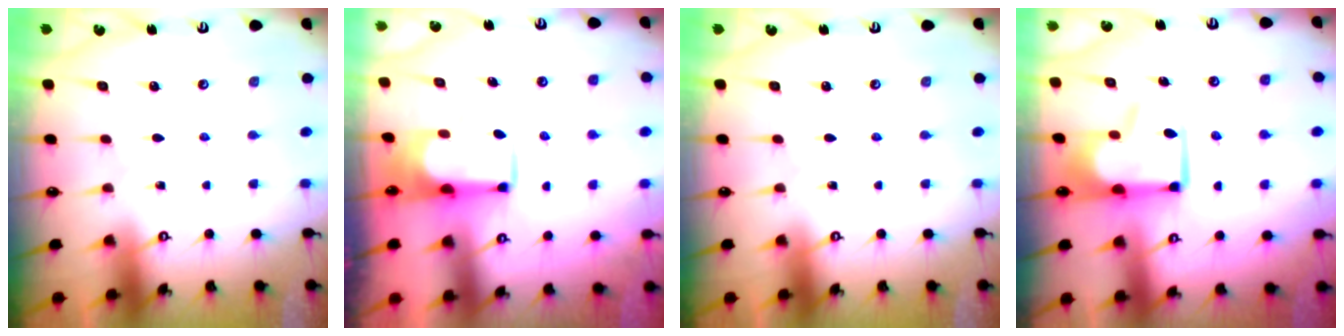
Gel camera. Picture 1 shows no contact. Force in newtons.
{"total": 2.0, "press": 2.0, "slide": 0.2}
{"total": 0.0}
{"total": 3.4, "press": 3.3, "slide": 0.8}